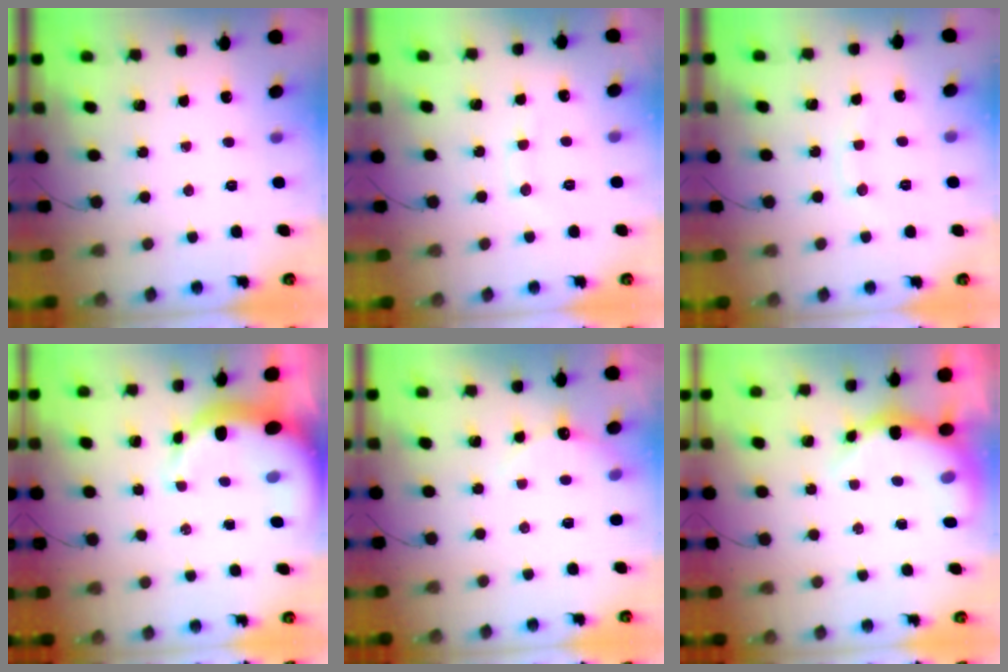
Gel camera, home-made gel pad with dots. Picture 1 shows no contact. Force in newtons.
{"total": 7.2, "press": 7.1, "slide": 1.2}
{"total": 5.2, "press": 5.2, "slide": 0.7}
{"total": 8.5, "press": 8.3, "slide": 1.7}
{"total": 5.6, "press": 5.5, "slide": 1.3}
{"total": 8.6, "press": 8.6, "slide": 0.7}